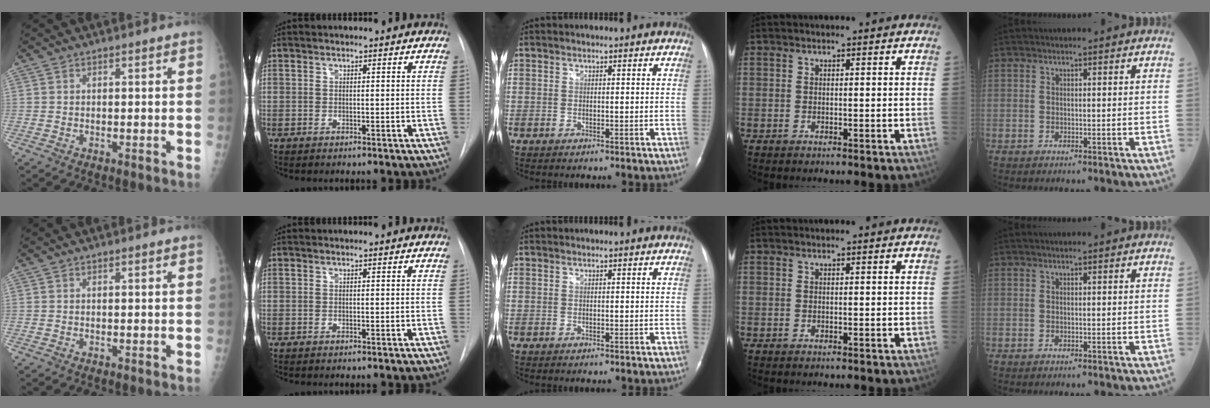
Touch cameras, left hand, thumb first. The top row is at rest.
{}